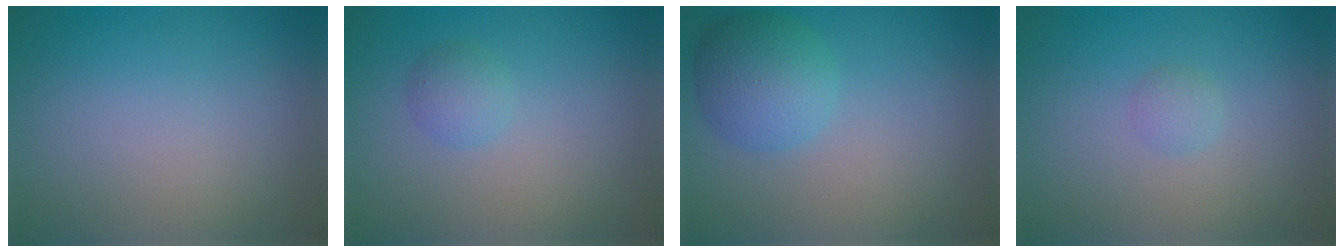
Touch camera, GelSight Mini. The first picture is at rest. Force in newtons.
{"total": 1.5, "press": 1.5, "slide": 0.0}
{"total": 4.3, "press": 4.3, "slide": 0.2}
{"total": 1.0, "press": 1.0, "slide": 0.0}